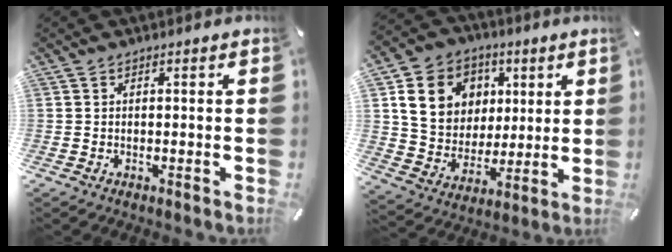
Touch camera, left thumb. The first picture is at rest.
{"total": 14.4, "force": [4.5, 12.6, 5.2], "torque": [-0.094, -0.006, 0.091]}